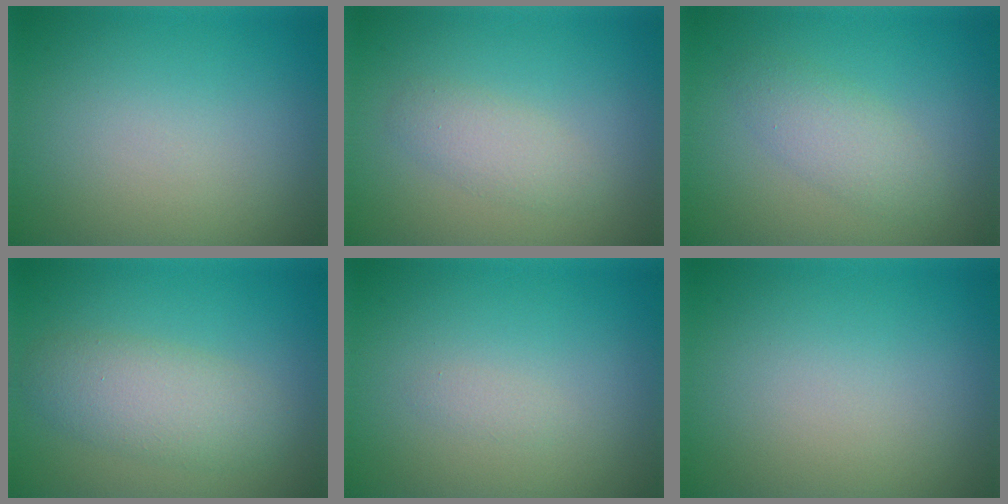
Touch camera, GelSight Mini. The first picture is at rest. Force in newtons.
{"total": 1.9, "press": 1.9, "slide": 0.0}
{"total": 2.3, "press": 2.3, "slide": 0.1}
{"total": 4.0, "press": 4.0, "slide": 0.0}
{"total": 0.6, "press": 0.6, "slide": 0.0}
{"total": 0.0}